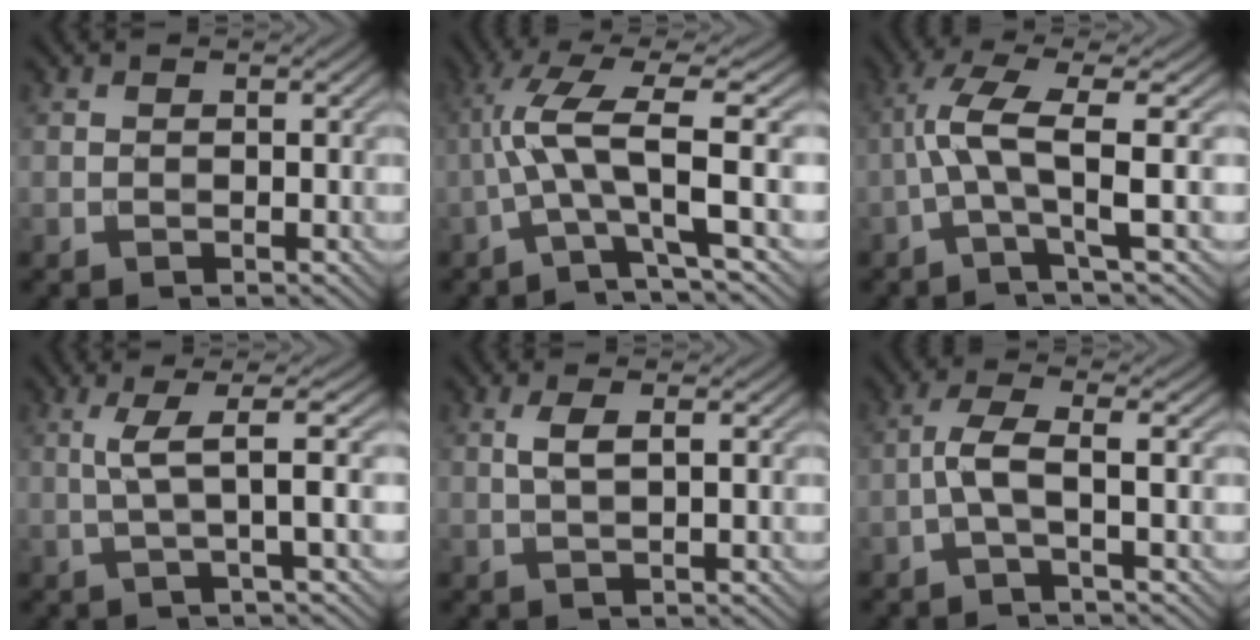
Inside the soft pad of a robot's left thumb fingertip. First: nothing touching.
{"total": 9.2, "force": [-0.9, 1.6, 9.0], "torque": [-0.172, 0.025, -0.032]}
{"total": 6.7, "force": [-0.6, 0.8, 6.7], "torque": [-0.127, 0.018, -0.027]}
{"total": 4.8, "force": [0.7, 0.5, 4.7], "torque": [-0.087, 0.014, 0.010]}
{"total": 2.3, "force": [0.6, 0.4, 2.2], "torque": [-0.047, 0.005, 0.013]}
{"total": 3.6, "force": [-0.7, 0.4, 3.5], "torque": [-0.070, 0.011, -0.027]}